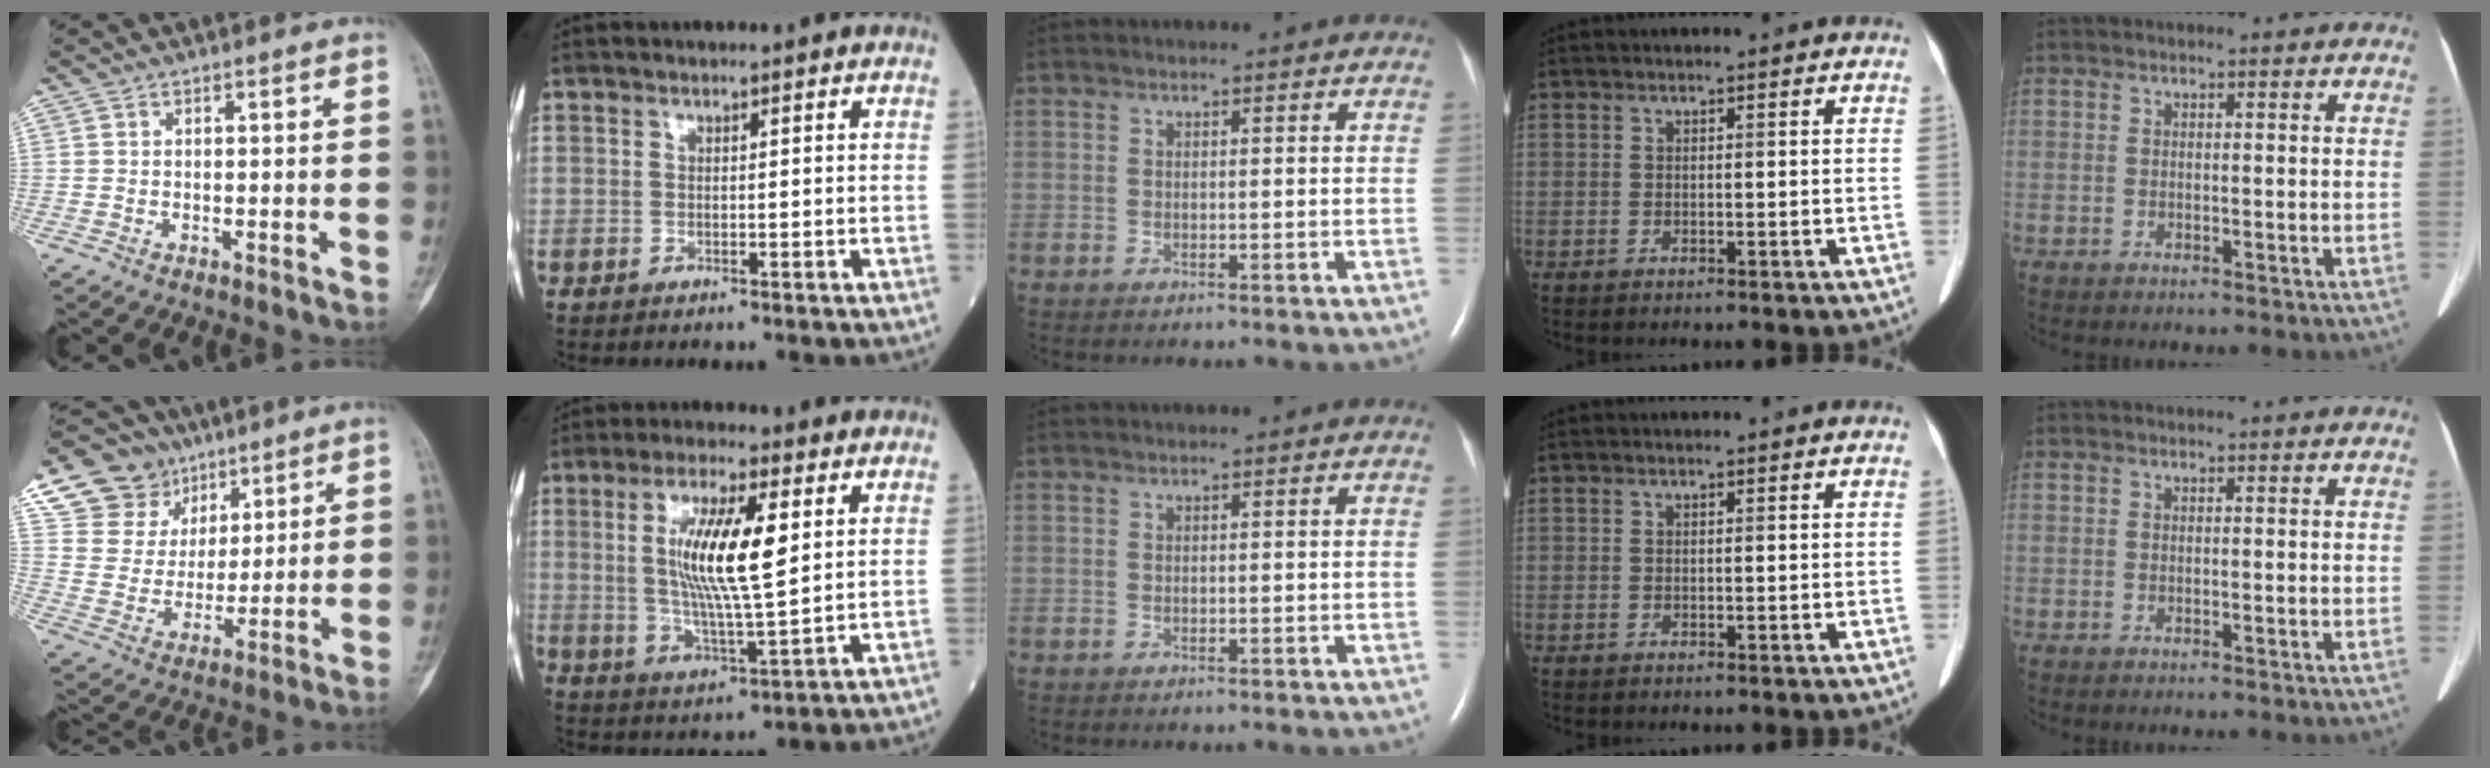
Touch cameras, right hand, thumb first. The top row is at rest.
{"thumb": {"total": 14.7, "force": [8.7, 11.3, 3.8], "torque": [-0.031, -0.023, 0.163]}, "index": {"total": 12.1, "force": [2.8, 1.6, 11.6], "torque": [-0.227, -0.002, 0.053]}}